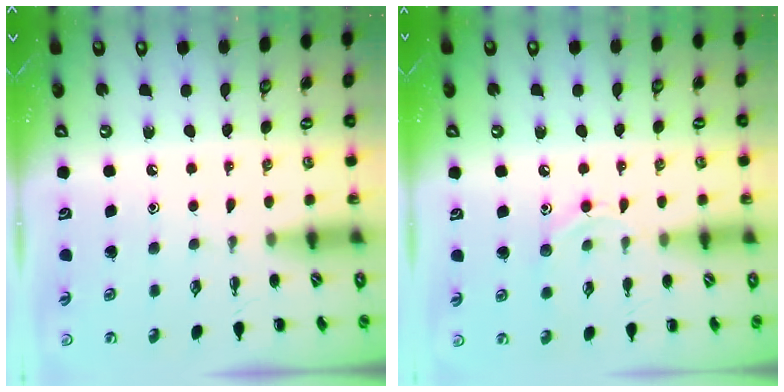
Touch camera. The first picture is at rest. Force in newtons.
{"total": 7.5, "press": 7.4, "slide": 1.2}